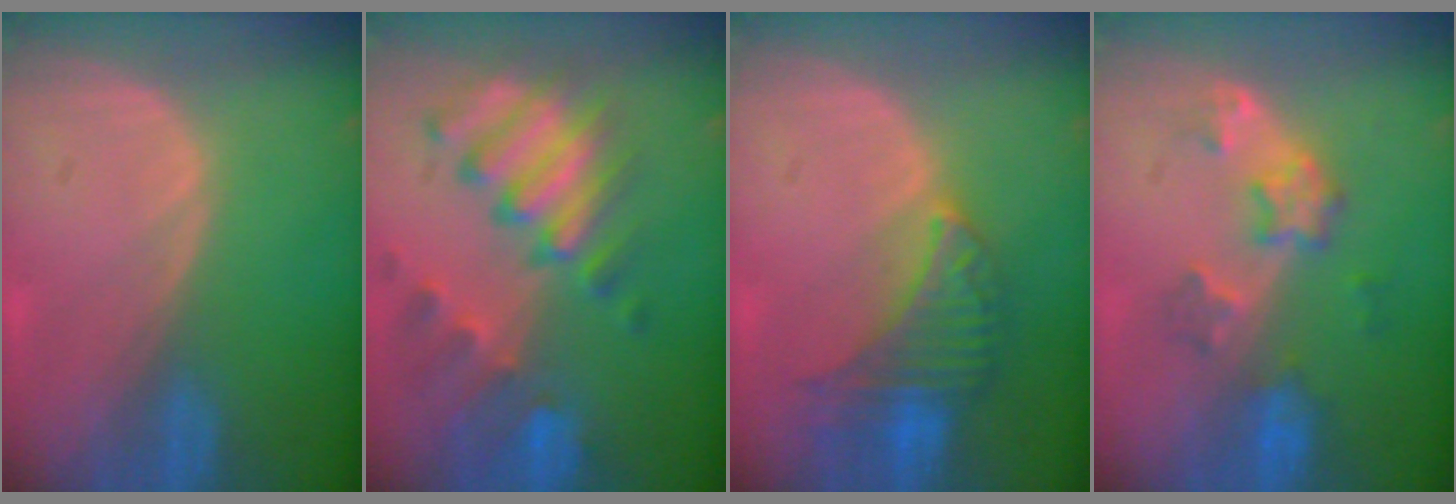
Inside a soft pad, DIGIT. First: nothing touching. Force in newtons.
{"total": 10.5, "press": 9.1, "slide": 5.2}
{"total": 7.0, "press": 6.8, "slide": 1.5}
{"total": 6.0, "press": 5.4, "slide": 2.6}